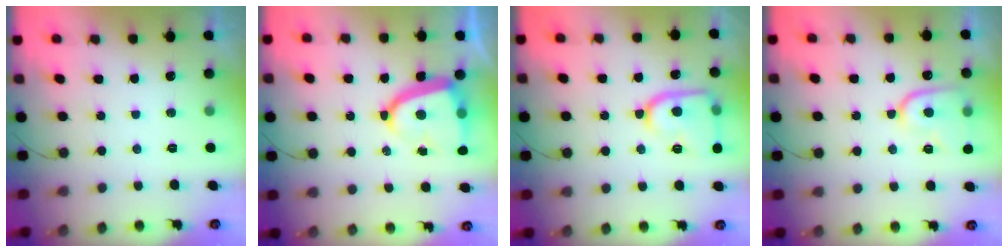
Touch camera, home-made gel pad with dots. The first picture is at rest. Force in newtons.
{"total": 13.2, "press": 13.2, "slide": 1.3}
{"total": 14.4, "press": 14.3, "slide": 1.3}
{"total": 11.9, "press": 11.9, "slide": 1.1}